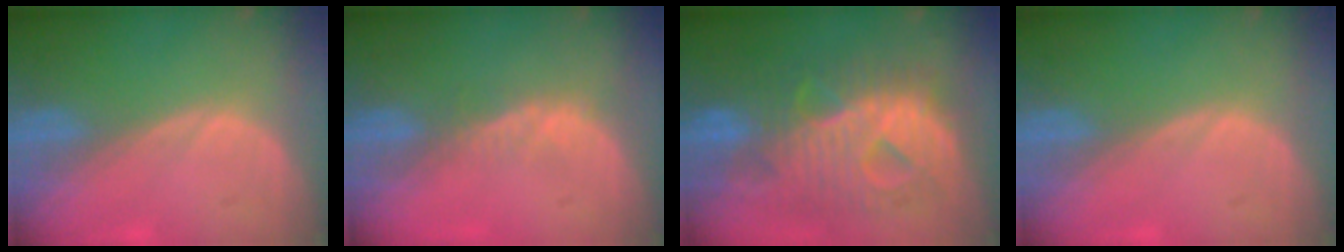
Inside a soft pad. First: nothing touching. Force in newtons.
{"total": 2.3, "press": 1.9, "slide": 1.4}
{"total": 12.7, "press": 12.6, "slide": 1.3}
{"total": 0.0}